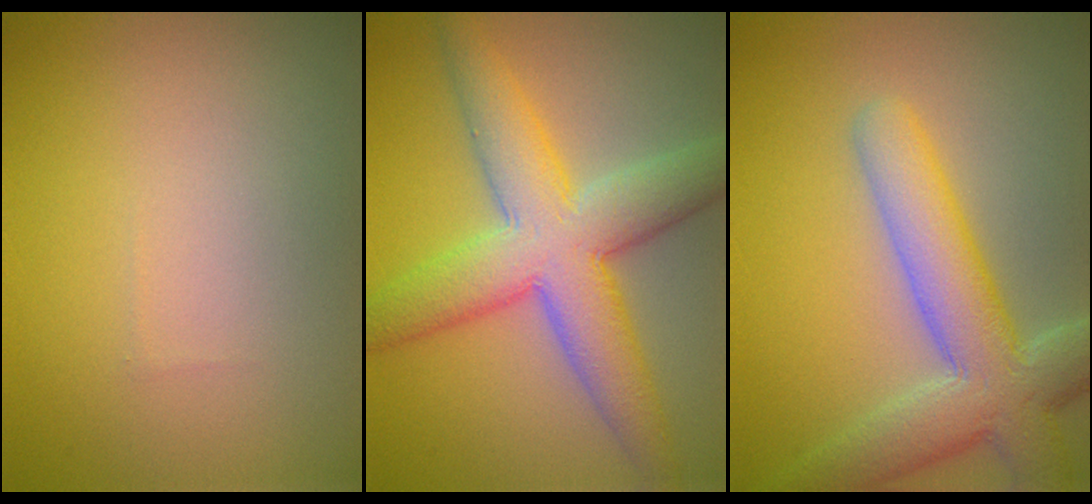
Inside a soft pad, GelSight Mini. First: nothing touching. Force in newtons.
{"total": 8.6, "press": 8.6, "slide": 0.2}
{"total": 7.4, "press": 7.4, "slide": 0.8}